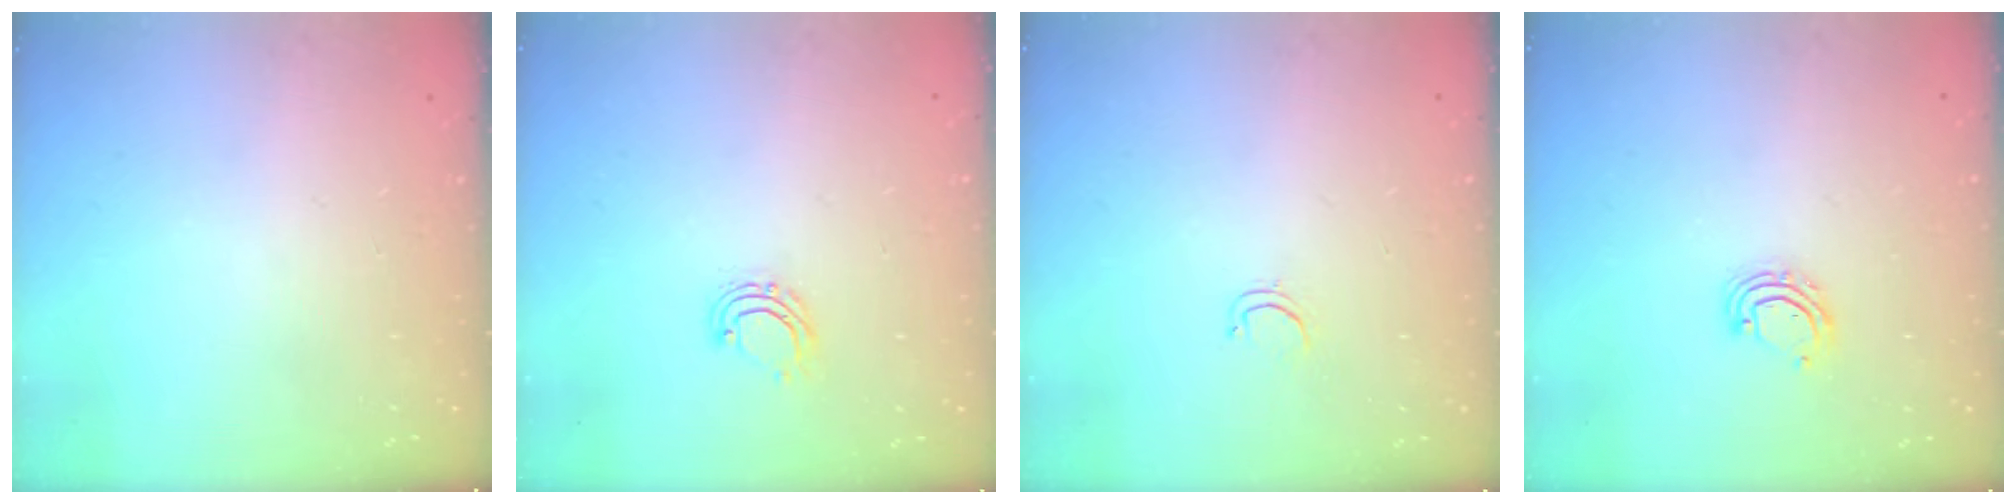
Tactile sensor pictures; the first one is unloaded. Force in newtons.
{"total": 4.9, "press": 4.8, "slide": 0.7}
{"total": 2.6, "press": 2.5, "slide": 0.4}
{"total": 5.6, "press": 5.6, "slide": 0.4}